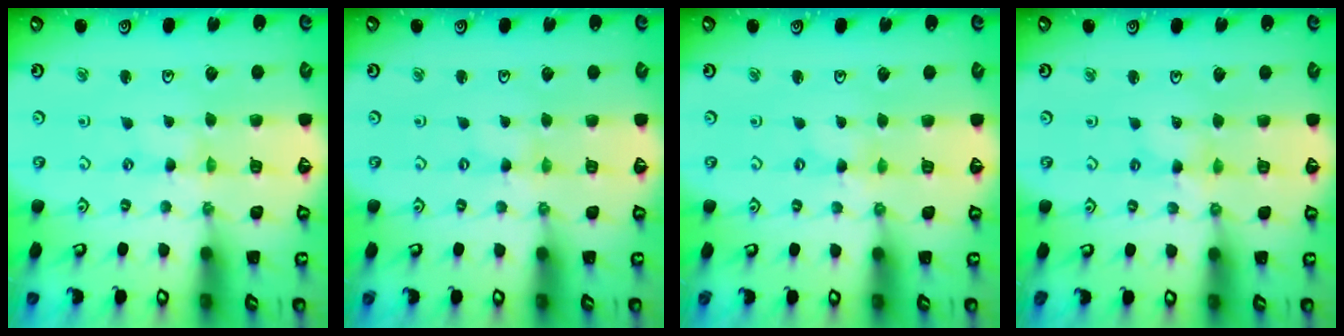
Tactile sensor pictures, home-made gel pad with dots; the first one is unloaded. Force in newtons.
{"total": 0.0}
{"total": 0.0}
{"total": 2.6, "press": 2.6, "slide": 0.3}